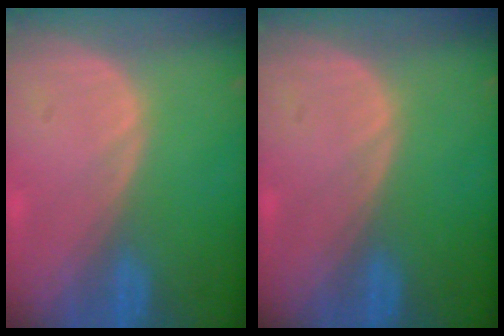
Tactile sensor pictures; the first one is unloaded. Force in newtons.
{"total": 0.0}